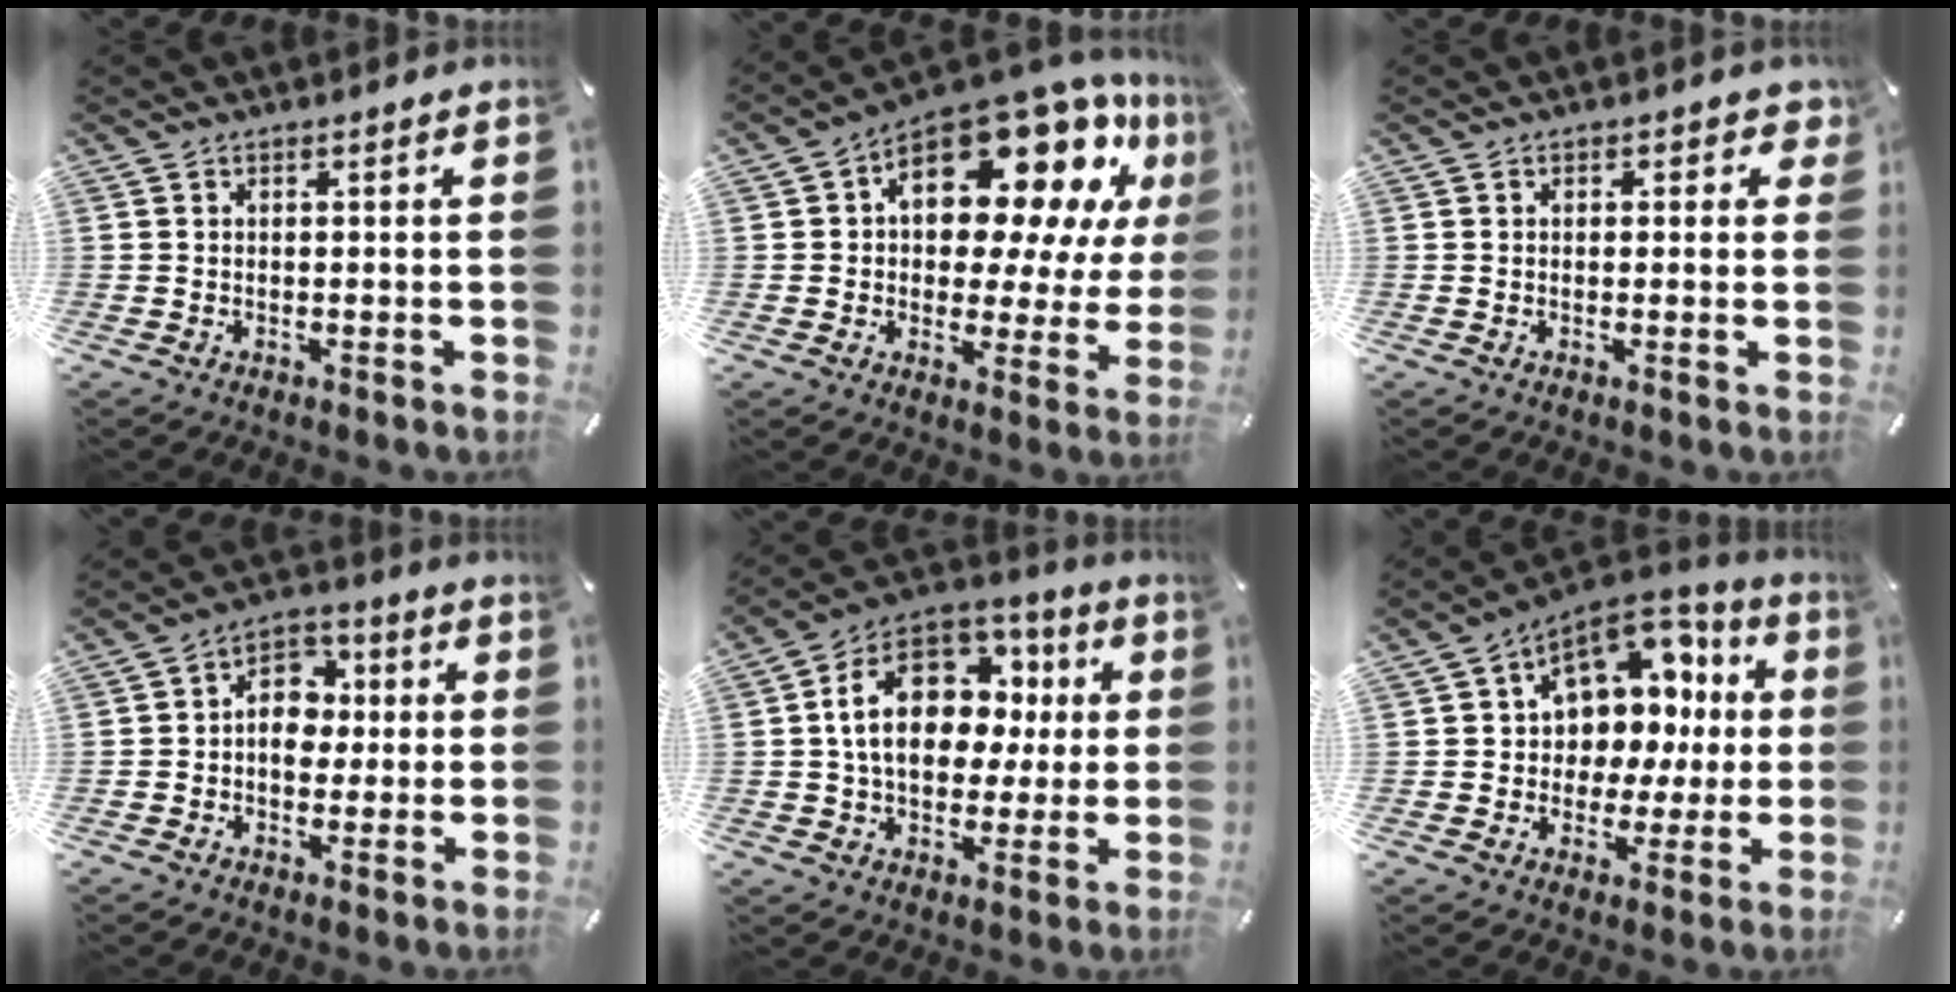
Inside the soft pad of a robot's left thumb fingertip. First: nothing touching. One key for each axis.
{"total": 20.5, "fx": 10.4, "fy": 10.9, "fz": 13.9, "tx": -0.193, "ty": -0.084, "tz": 0.171}
{"total": 2.0, "fx": 0.5, "fy": 1.6, "fz": 1.1, "tx": 0.001, "ty": -0.002, "tz": 0.000}
{"total": 8.0, "fx": -0.9, "fy": 6.6, "fz": 4.5, "tx": -0.066, "ty": 0.018, "tz": -0.017}
{"total": 19.2, "fx": 3.8, "fy": 14.0, "fz": 12.6, "tx": -0.214, "ty": -0.007, "tz": 0.070}
{"total": 13.4, "fx": 5.6, "fy": 10.2, "fz": 6.5, "tx": -0.090, "ty": -0.047, "tz": 0.105}